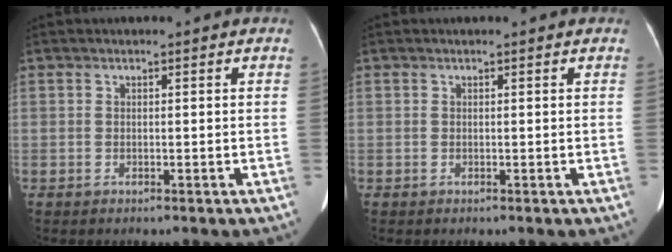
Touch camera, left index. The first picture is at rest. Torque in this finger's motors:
{"motor_torque": [-0.13, 0.11, -0.01, 0.01]}